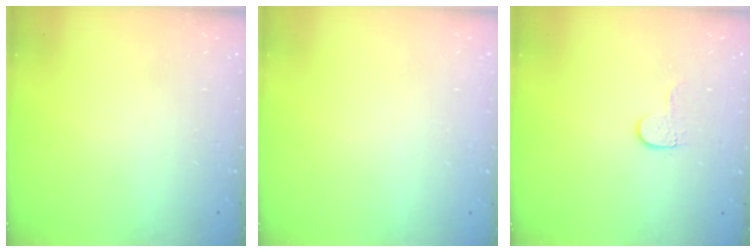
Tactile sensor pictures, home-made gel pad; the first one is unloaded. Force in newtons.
{"total": 0.0}
{"total": 3.6, "press": 3.6, "slide": 0.4}